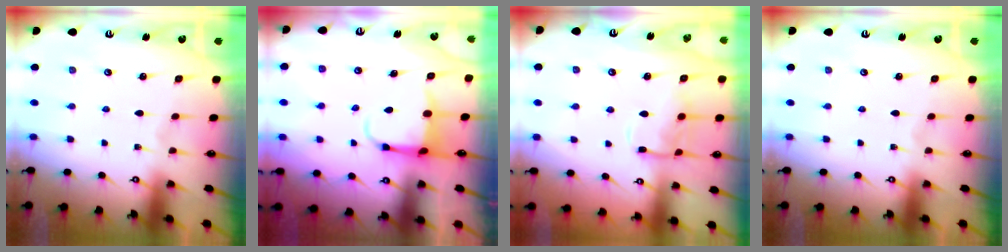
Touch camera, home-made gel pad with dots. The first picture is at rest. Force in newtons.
{"total": 3.9, "press": 3.8, "slide": 1.1}
{"total": 10.2, "press": 10.2, "slide": 1.1}
{"total": 0.0}